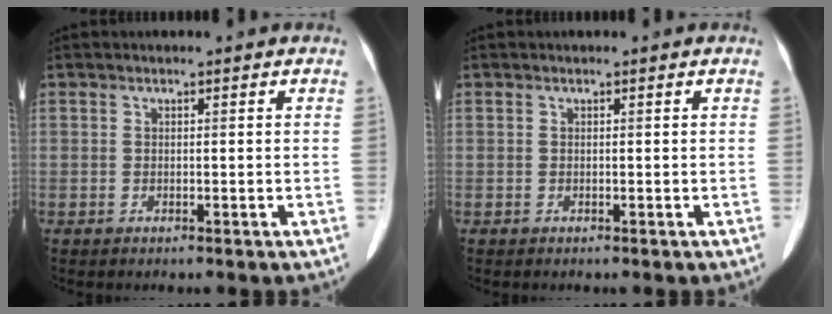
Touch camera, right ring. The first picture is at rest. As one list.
[{"total": 0.0}]